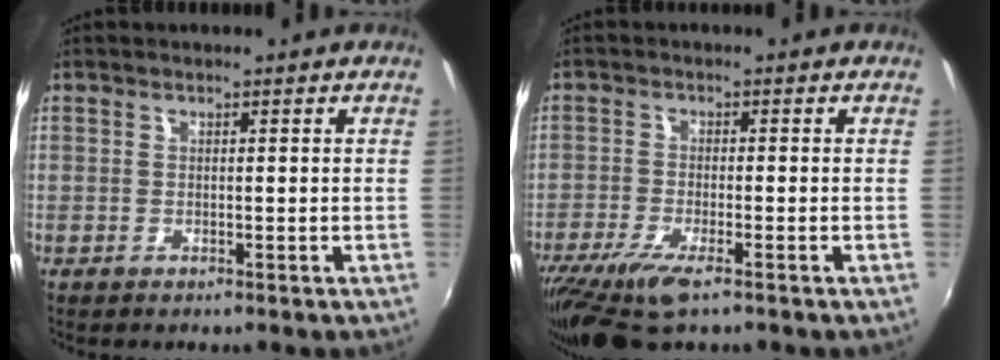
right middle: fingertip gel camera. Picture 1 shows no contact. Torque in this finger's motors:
{"motor_torque": [1.11, -1.03, 0.54, 0.16]}